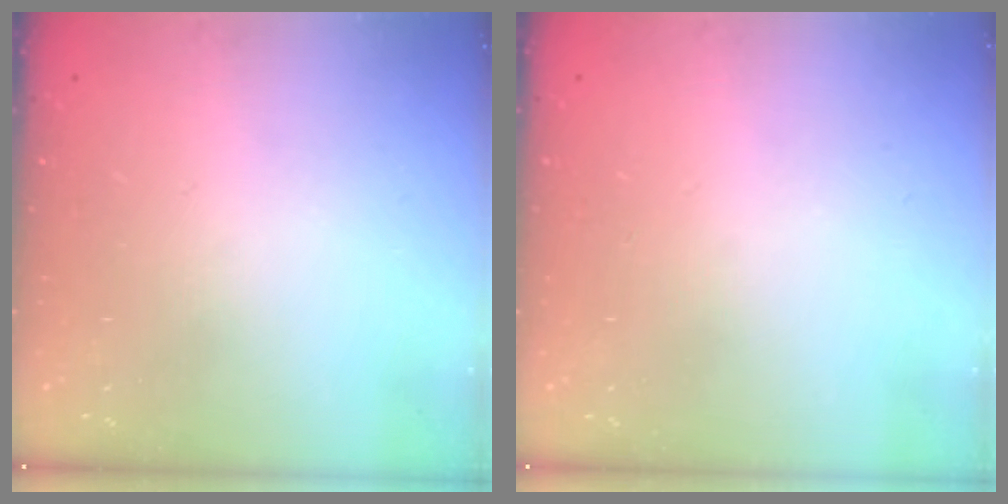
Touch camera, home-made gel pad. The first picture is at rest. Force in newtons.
{"total": 0.8, "press": 0.5, "slide": 0.6}